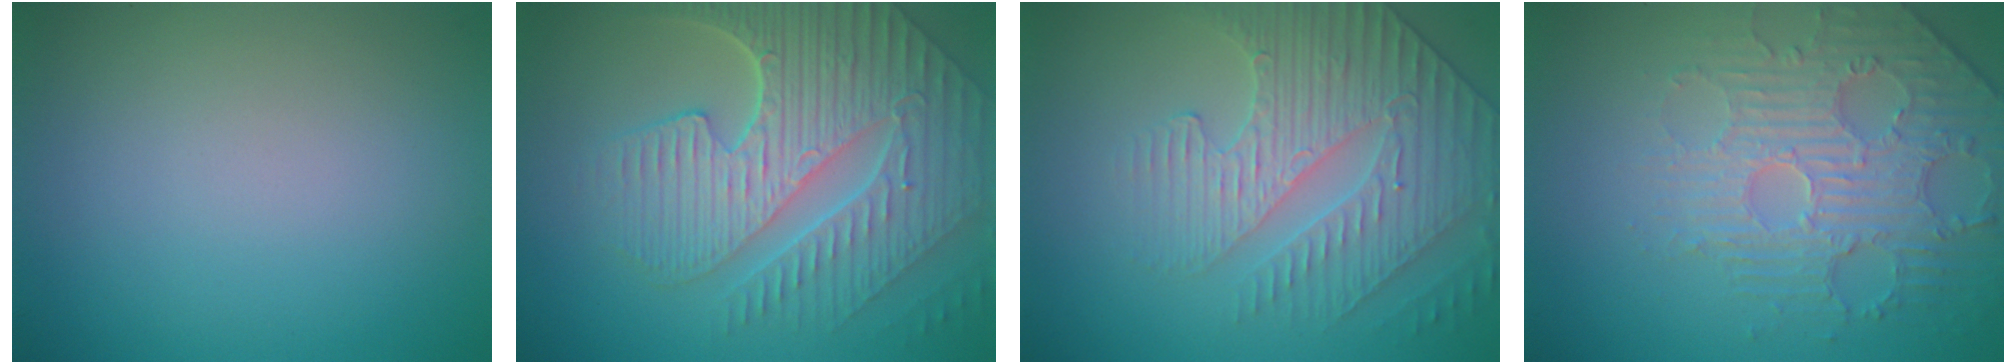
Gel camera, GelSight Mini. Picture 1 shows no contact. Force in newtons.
{"total": 9.3, "press": 6.3, "slide": 6.8}
{"total": 4.2, "press": 4.1, "slide": 0.6}
{"total": 4.8, "press": 3.8, "slide": 3.0}